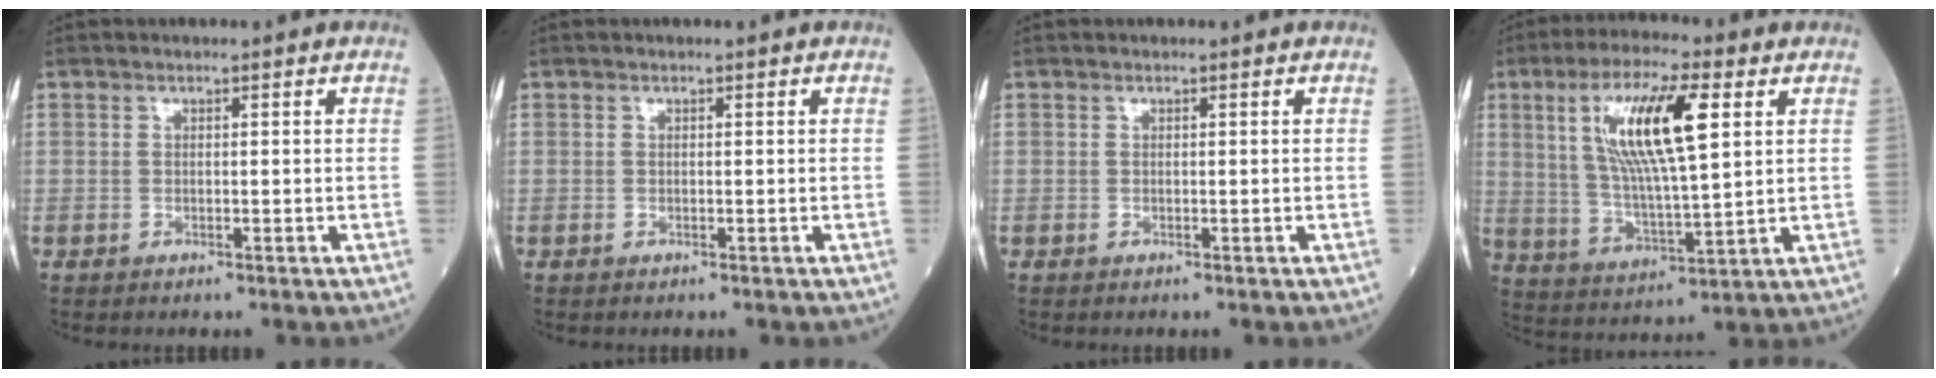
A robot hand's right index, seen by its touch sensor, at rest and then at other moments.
{"total": 0.0}
{"total": 0.0}
{"total": 14.4, "force": [4.6, 2.4, 13.4], "torque": [-0.262, 0.009, 0.085]}